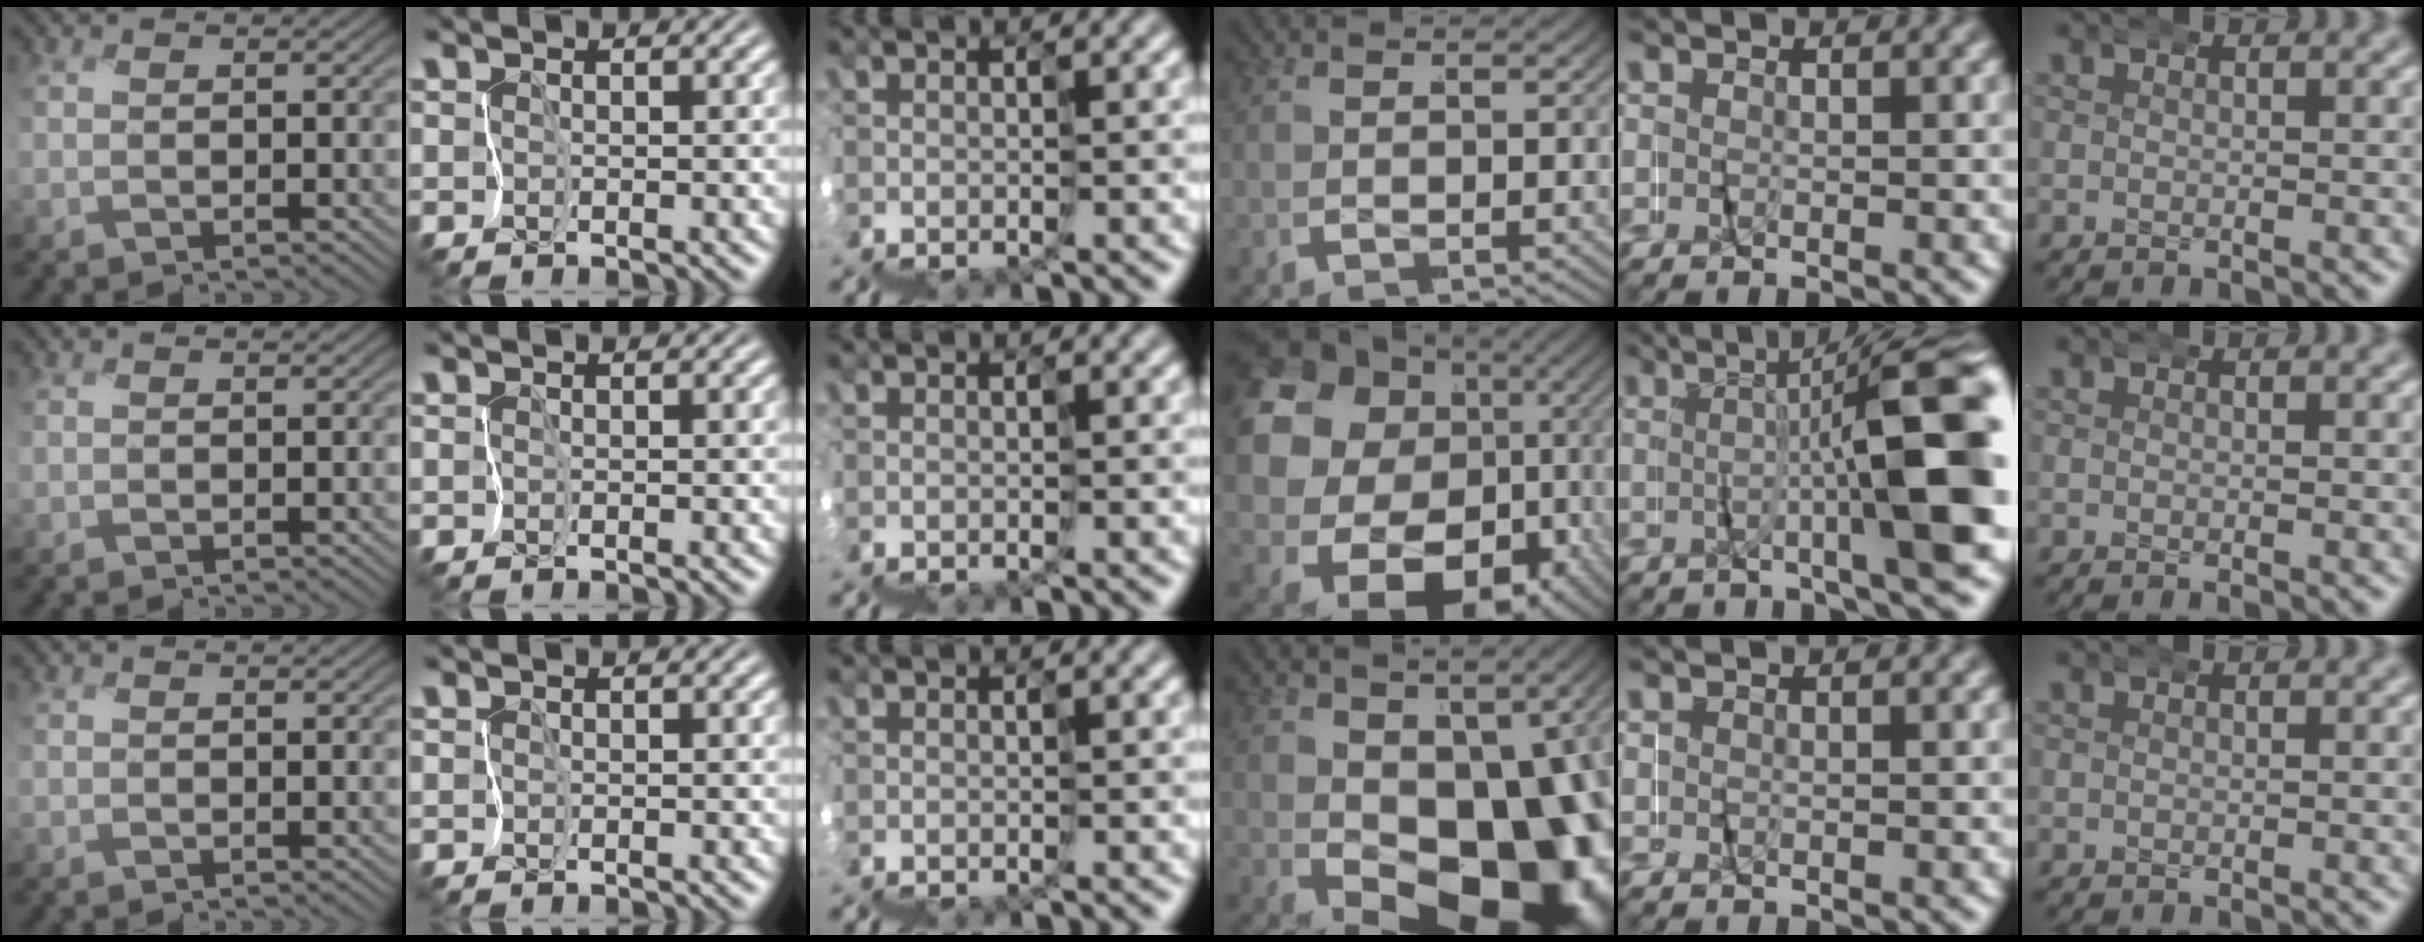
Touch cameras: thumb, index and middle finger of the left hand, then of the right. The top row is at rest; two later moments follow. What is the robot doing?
{"motion": "wrap", "object": "netting"}